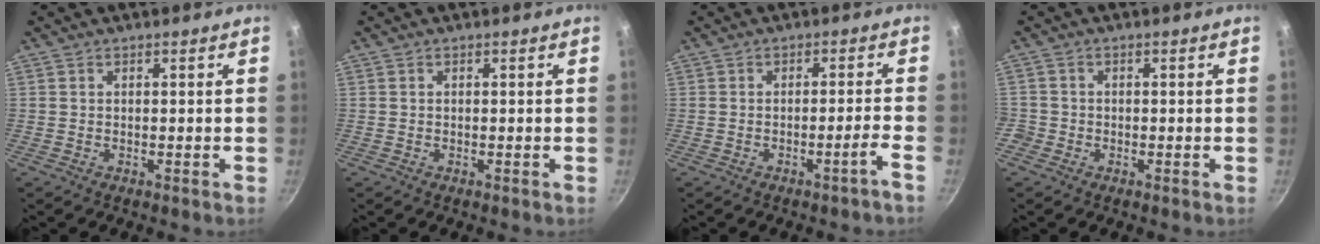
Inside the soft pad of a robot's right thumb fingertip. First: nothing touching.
{"total": 0.0}
{"total": 3.2, "force": [-1.9, -0.8, 2.4], "torque": [-0.045, 0.018, -0.025]}
{"total": 2.0, "force": [-1.1, 1.6, 0.2], "torque": [-0.002, 0.009, -0.023]}